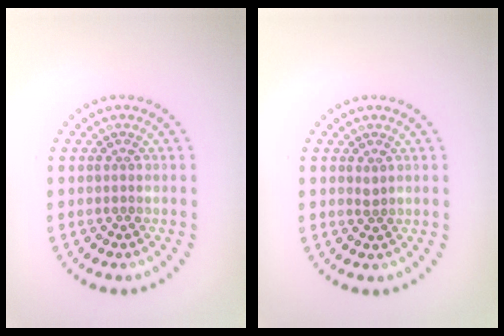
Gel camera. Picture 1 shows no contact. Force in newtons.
{"total": 0.6, "press": 0.5, "slide": 0.3}